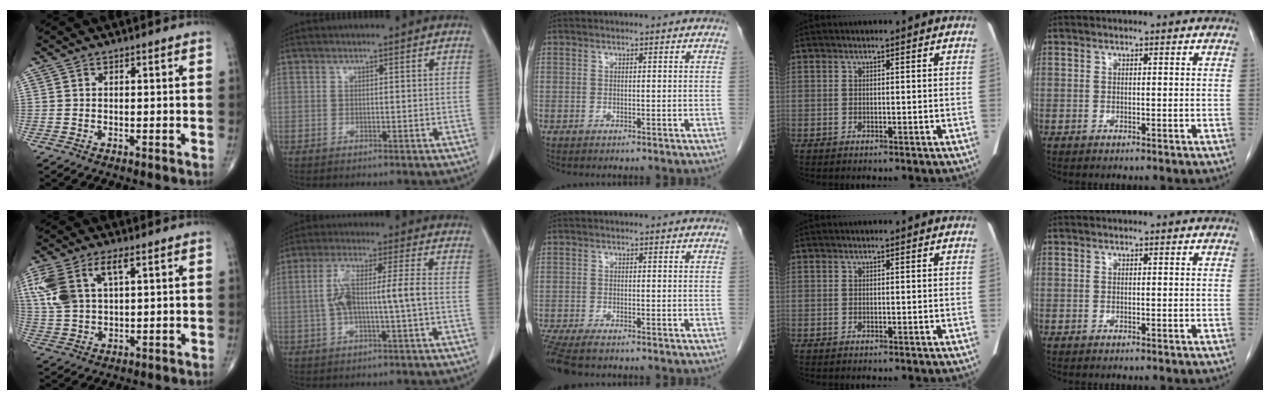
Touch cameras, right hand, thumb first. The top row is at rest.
{"thumb": {"total": 11.6, "force": [4.3, 5.8, 9.1], "torque": [-0.211, 0.007, 0.089]}, "index": {"total": 9.0, "force": [-0.6, 1.2, 8.9], "torque": [-0.176, 0.022, -0.012]}, "middle": {"total": 5.8, "force": [-4.6, 1.2, 3.2], "torque": [-0.057, -0.015, -0.080]}}